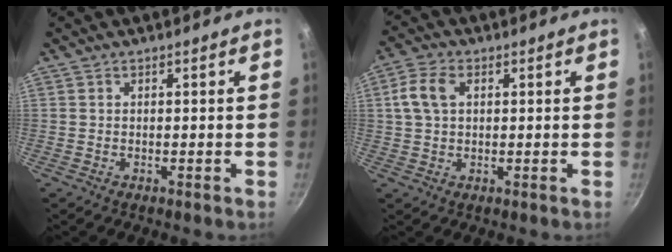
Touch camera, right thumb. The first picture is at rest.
{"total": 6.0, "force": [1.5, 4.0, 4.2], "torque": [-0.079, 0.013, 0.023]}